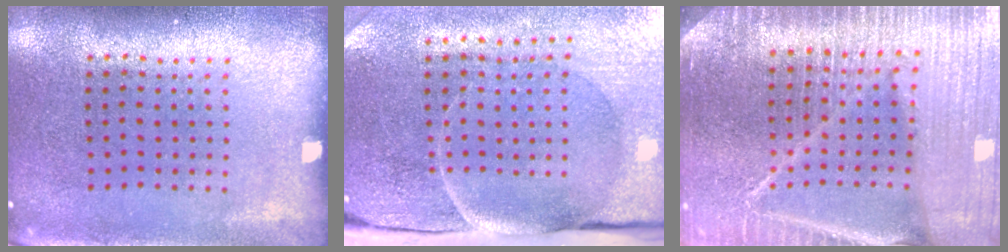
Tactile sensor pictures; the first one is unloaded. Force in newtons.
{"total": 4.9, "press": 3.9, "slide": 2.9}
{"total": 5.5, "press": 4.9, "slide": 2.5}